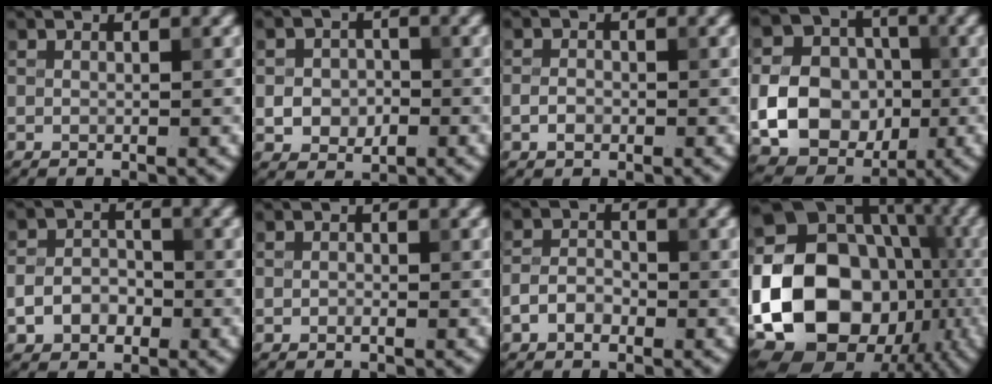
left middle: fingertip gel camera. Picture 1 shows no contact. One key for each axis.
{"total": 2.9, "fx": -0.5, "fy": 2.4, "fz": 1.6, "tx": -0.021, "ty": -0.003, "tz": -0.016}
{"total": 1.2, "fx": -0.6, "fy": 0.8, "fz": 0.8, "tx": -0.015, "ty": 0.005, "tz": -0.014}
{"total": 10.0, "fx": -1.6, "fy": 8.3, "fz": 5.4, "tx": -0.097, "ty": -0.013, "tz": -0.047}
{"total": 3.2, "fx": -1.3, "fy": 2.5, "fz": 1.6, "tx": -0.029, "ty": 0.004, "tz": -0.026}
{"total": 0.6, "fx": -0.2, "fy": 0.4, "fz": 0.4, "tx": -0.007, "ty": 0.000, "tz": -0.005}
{"total": 2.3, "fx": -1.1, "fy": 1.5, "fz": 1.3, "tx": -0.027, "ty": 0.008, "tz": -0.026}
{"total": 24.1, "fx": -5.0, "fy": 20.0, "fz": 12.5, "tx": -0.224, "ty": 0.002, "tz": -0.121}